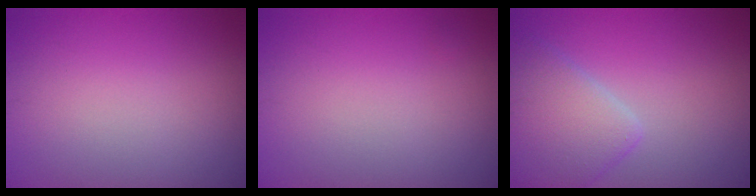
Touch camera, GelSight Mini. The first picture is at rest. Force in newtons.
{"total": 0.0}
{"total": 4.5, "press": 4.5, "slide": 0.4}